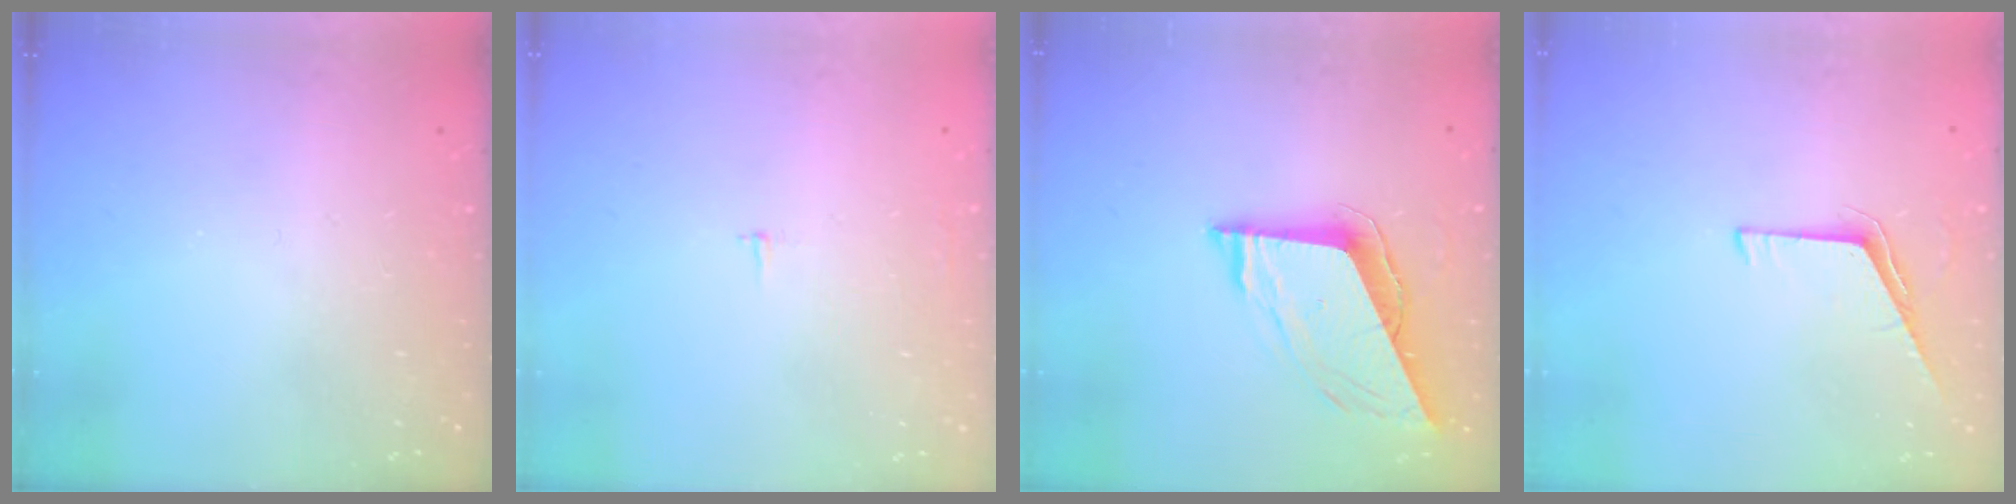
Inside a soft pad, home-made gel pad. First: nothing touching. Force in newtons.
{"total": 2.1, "press": 2.1, "slide": 0.2}
{"total": 8.9, "press": 8.9, "slide": 1.2}
{"total": 5.4, "press": 5.3, "slide": 0.6}